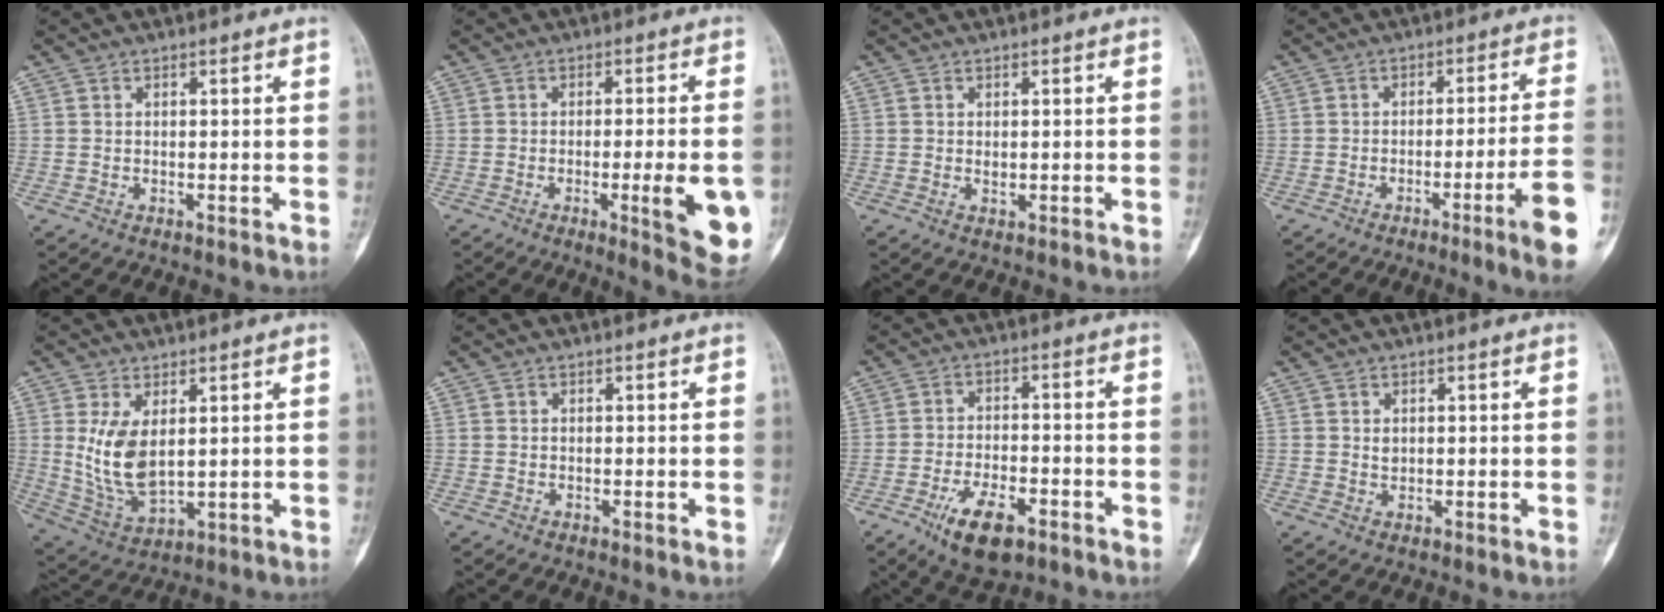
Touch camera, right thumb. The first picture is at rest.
{"total": 11.7, "force": [-3.2, 2.2, 11.1], "torque": [-0.136, -0.009, -0.038]}
{"total": 1.0, "force": [0.0, 0.6, 0.8], "torque": [-0.012, -0.001, 0.002]}
{"total": 11.6, "force": [-5.0, -0.4, 10.4], "torque": [-0.146, 0.015, -0.071]}
{"total": 9.9, "force": [2.0, 5.1, 8.2], "torque": [-0.152, -0.019, 0.058]}
{"total": 0.0}
{"total": 9.6, "force": [-5.3, 4.2, 6.9], "torque": [-0.119, 0.017, -0.084]}
{"total": 1.0, "force": [0.4, 0.8, 0.6], "torque": [-0.005, -0.002, 0.009]}